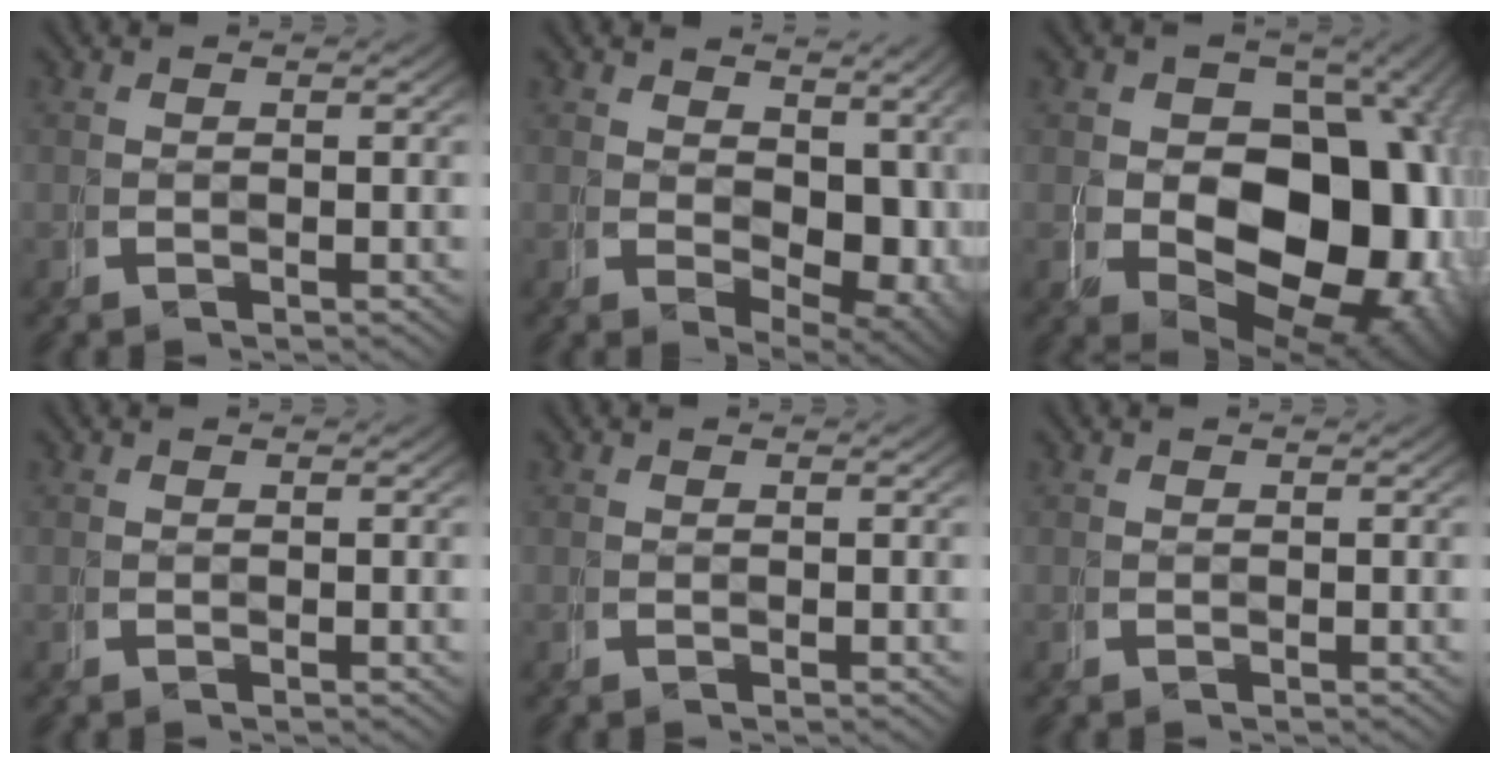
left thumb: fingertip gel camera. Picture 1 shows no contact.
{"total": 5.6, "force": [1.1, 3.6, 4.0], "torque": [-0.043, -0.032, 0.037]}
{"total": 21.6, "force": [-2.5, 15.5, 14.9], "torque": [-0.245, -0.093, -0.001]}
{"total": 0.0}
{"total": 0.0}
{"total": 0.0}